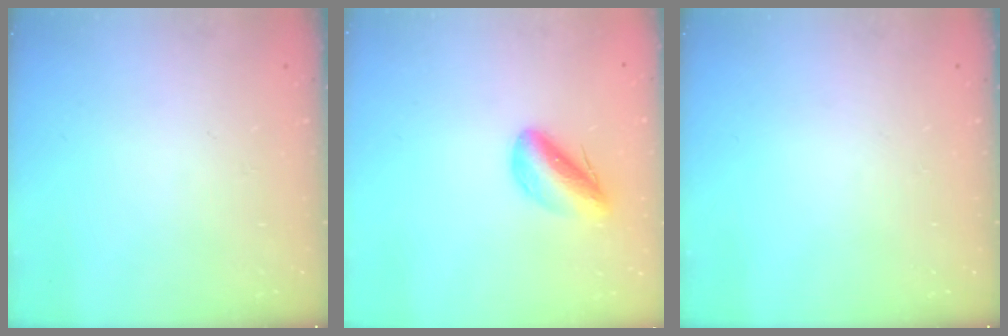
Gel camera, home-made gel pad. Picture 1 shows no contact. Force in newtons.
{"total": 8.1, "press": 7.8, "slide": 2.2}
{"total": 0.0}